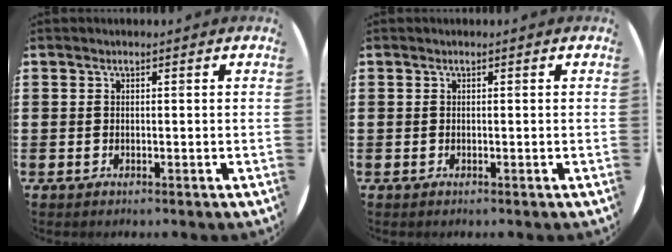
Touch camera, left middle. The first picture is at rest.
{"total": 0.0}